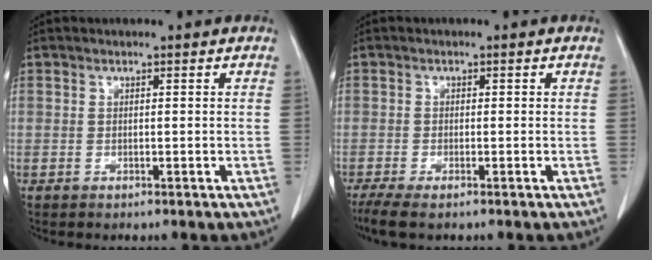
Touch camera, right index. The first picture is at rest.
{"total": 4.5, "force": [-3.1, 1.1, 3.0], "torque": [-0.057, -0.011, -0.051]}